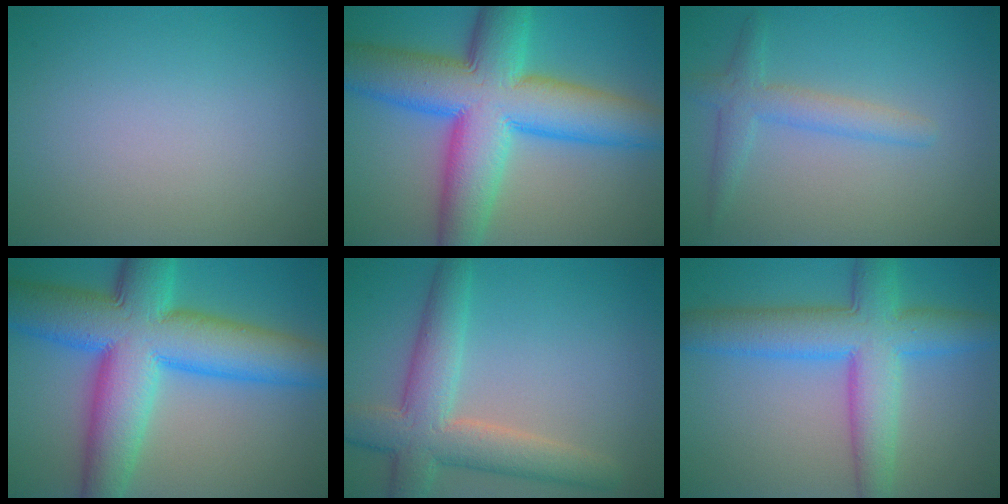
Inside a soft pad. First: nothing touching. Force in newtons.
{"total": 13.4, "press": 13.4, "slide": 0.1}
{"total": 2.8, "press": 2.7, "slide": 0.2}
{"total": 13.7, "press": 13.7, "slide": 0.2}
{"total": 6.5, "press": 6.5, "slide": 0.5}
{"total": 8.1, "press": 8.1, "slide": 0.2}